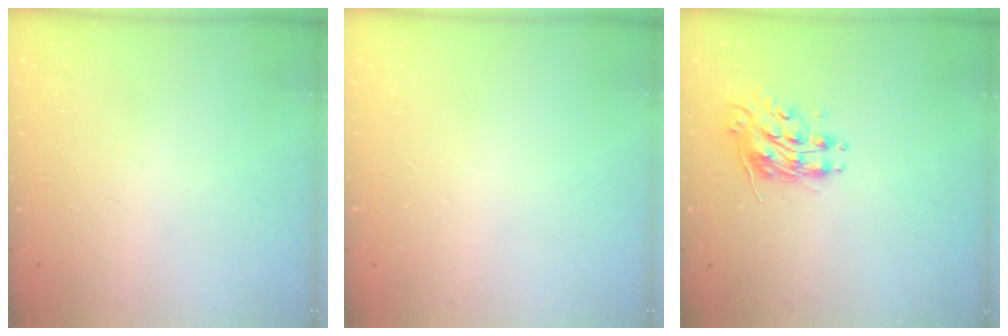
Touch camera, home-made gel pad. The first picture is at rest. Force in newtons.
{"total": 0.0}
{"total": 8.9, "press": 8.9, "slide": 0.2}